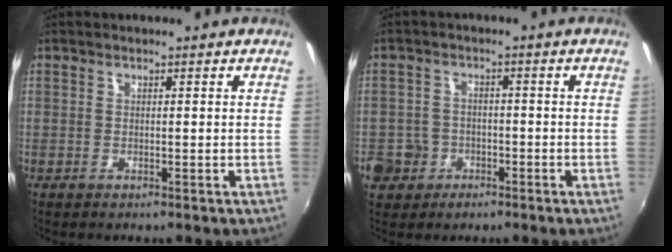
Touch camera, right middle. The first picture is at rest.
{"total": 7.3, "force": [-2.7, 6.5, 1.8], "torque": [-0.070, 0.016, -0.039]}